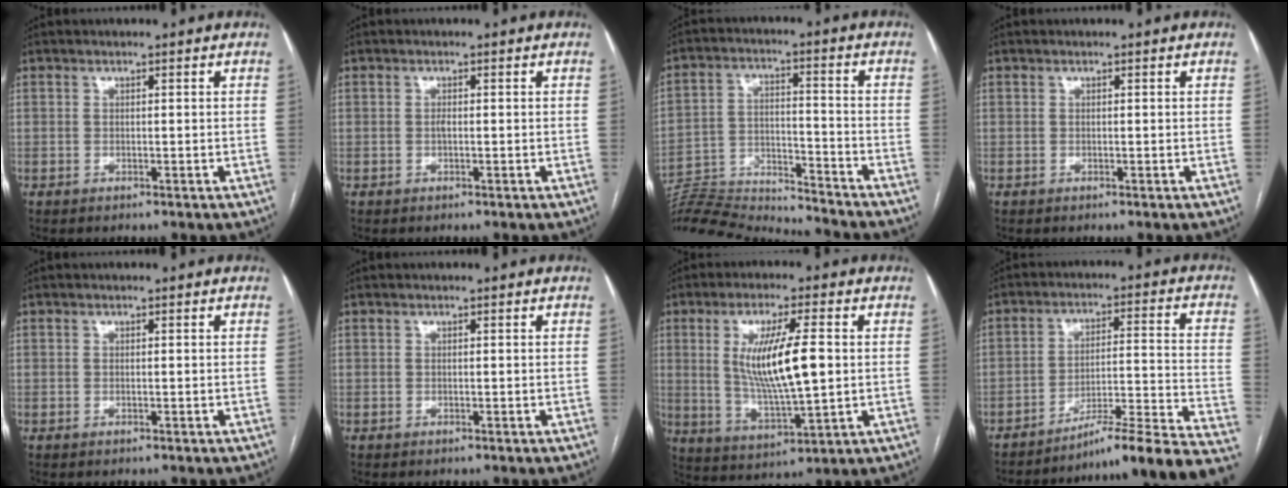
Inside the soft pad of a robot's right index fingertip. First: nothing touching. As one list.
[{"total": 0.7, "force": [-0.2, 0.1, 0.7], "torque": [-0.014, 0.001, -0.003]}, {"total": 18.2, "force": [-17.8, 0.2, 3.6], "torque": [-0.072, 0.011, -0.284]}, {"total": 0.0}, {"total": 0.0}, {"total": 0.0}, {"total": 12.2, "force": [1.5, 1.7, 12.0], "torque": [-0.228, -0.006, 0.033]}, {"total": 21.9, "force": [-19.9, -2.6, 8.8], "torque": [-0.070, 0.002, -0.278]}]